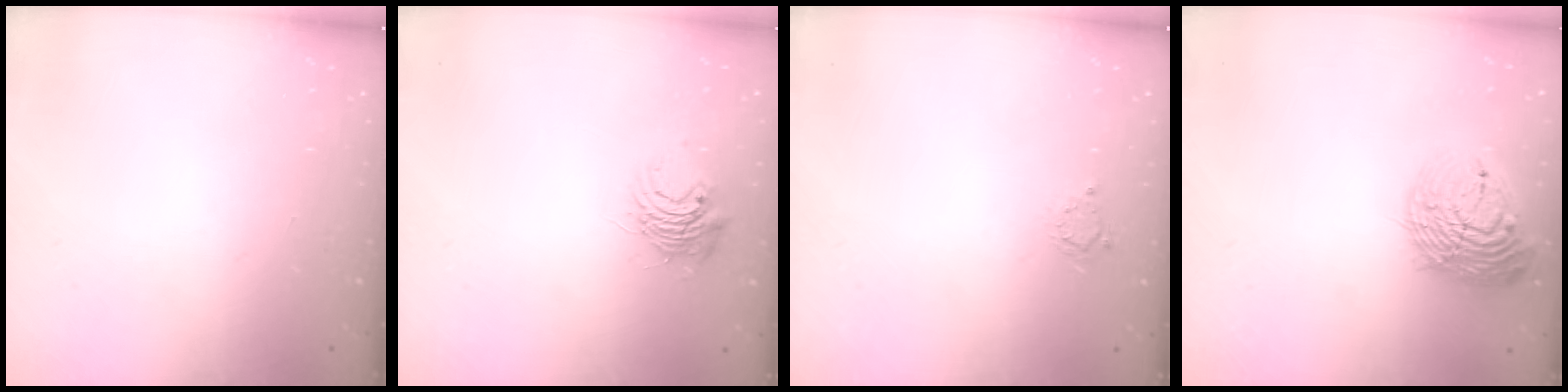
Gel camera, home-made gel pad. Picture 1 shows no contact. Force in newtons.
{"total": 7.3, "press": 7.3, "slide": 0.7}
{"total": 2.6, "press": 2.6, "slide": 0.3}
{"total": 16.6, "press": 16.5, "slide": 2.2}